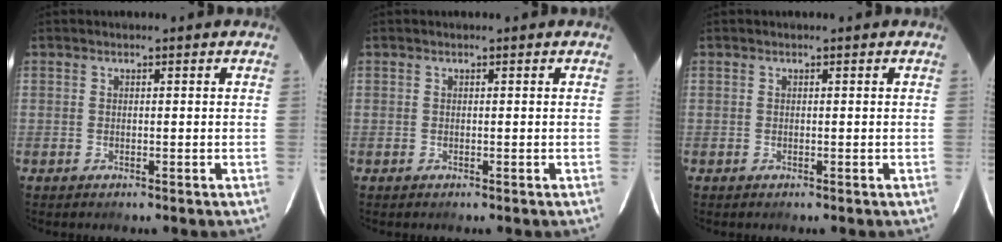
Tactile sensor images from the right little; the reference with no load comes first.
{"total": 0.0}
{"total": 0.0}